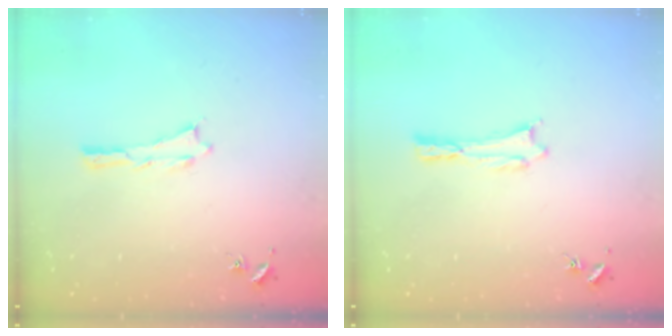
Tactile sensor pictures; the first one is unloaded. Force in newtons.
{"total": 0.0}